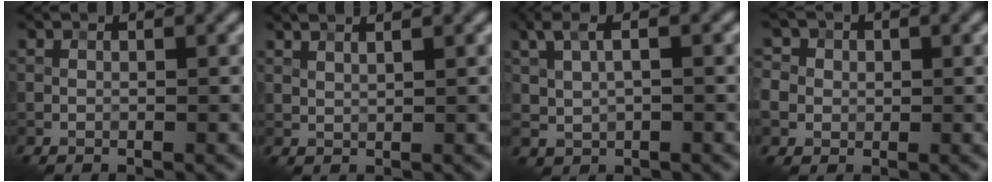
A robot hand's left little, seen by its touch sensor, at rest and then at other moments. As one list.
[{"total": 2.3, "force": [1.8, 0.7, 1.2], "torque": [-0.016, 0.013, 0.010]}, {"total": 3.4, "force": [1.3, 1.6, 2.7], "torque": [-0.063, 0.007, 0.029]}, {"total": 5.2, "force": [0.6, 4.8, 1.9], "torque": [-0.039, 0.030, -0.013]}]